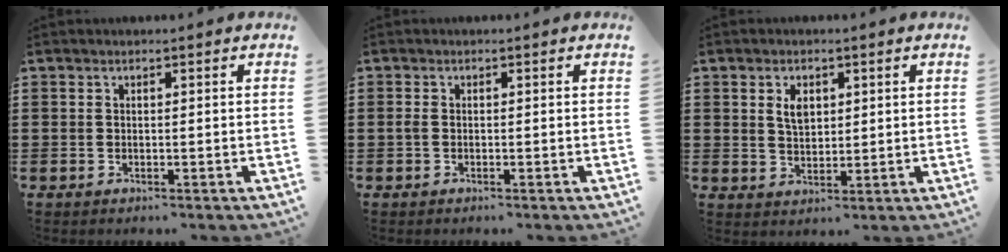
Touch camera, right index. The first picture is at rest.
{"total": 0.8, "force": [-0.2, 0.4, 0.6], "torque": [-0.022, -0.003, -0.007]}
{"total": 3.4, "force": [1.3, 2.1, 2.4], "torque": [-0.047, 0.005, 0.021]}